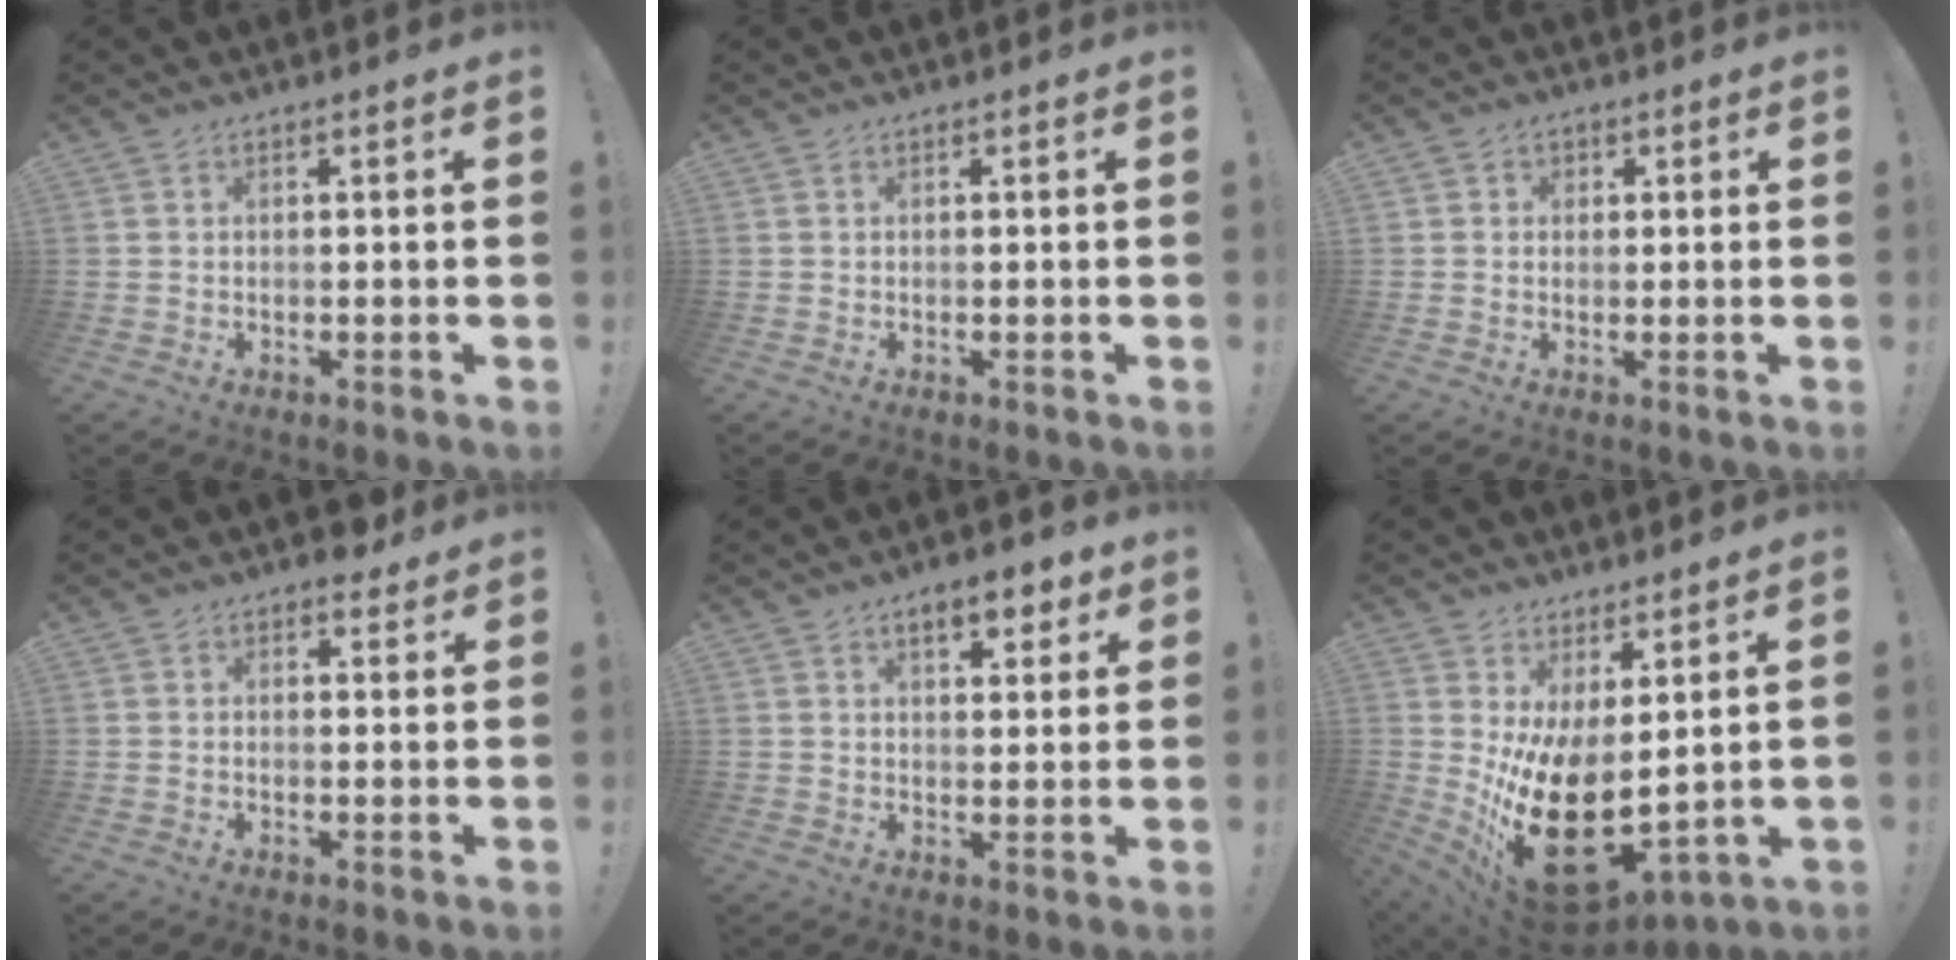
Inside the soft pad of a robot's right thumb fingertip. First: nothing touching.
{"total": 0.0}
{"total": 1.9, "force": [0.4, 1.8, 0.4], "torque": [0.003, 0.000, 0.004]}
{"total": 3.5, "force": [2.8, 1.7, 1.3], "torque": [0.007, -0.017, 0.046]}
{"total": 6.7, "force": [4.2, 2.7, 4.5], "torque": [-0.052, -0.017, 0.069]}
{"total": 20.2, "force": [-1.9, 10.3, 17.3], "torque": [-0.286, -0.020, -0.003]}